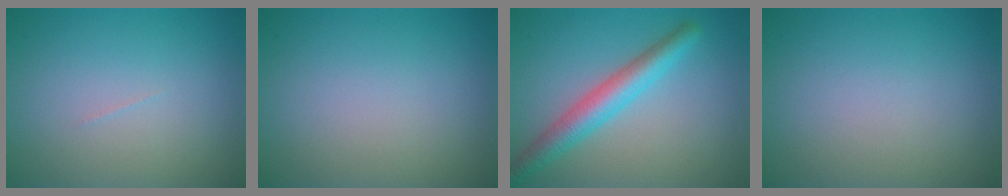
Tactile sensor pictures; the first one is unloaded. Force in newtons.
{"total": 0.0}
{"total": 4.3, "press": 4.3, "slide": 0.1}
{"total": 0.0}